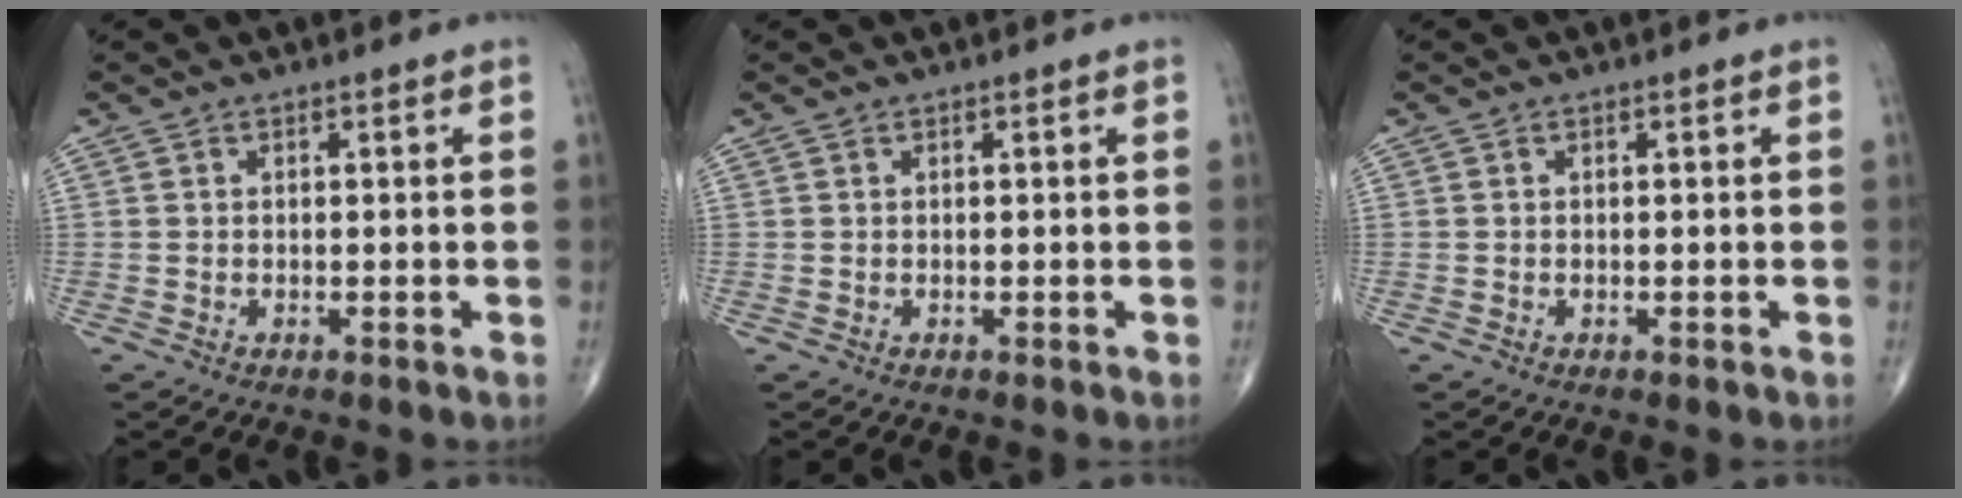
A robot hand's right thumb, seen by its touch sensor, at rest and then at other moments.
{"total": 0.0}
{"total": 0.0}